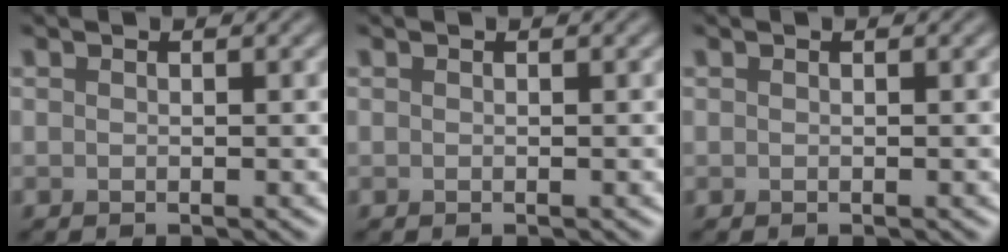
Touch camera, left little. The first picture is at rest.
{"total": 0.0}
{"total": 0.0}